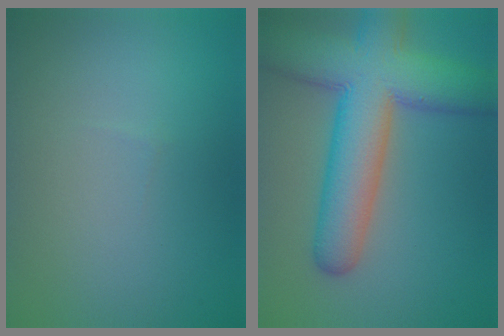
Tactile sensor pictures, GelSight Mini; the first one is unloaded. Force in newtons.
{"total": 10.7, "press": 10.7, "slide": 0.6}